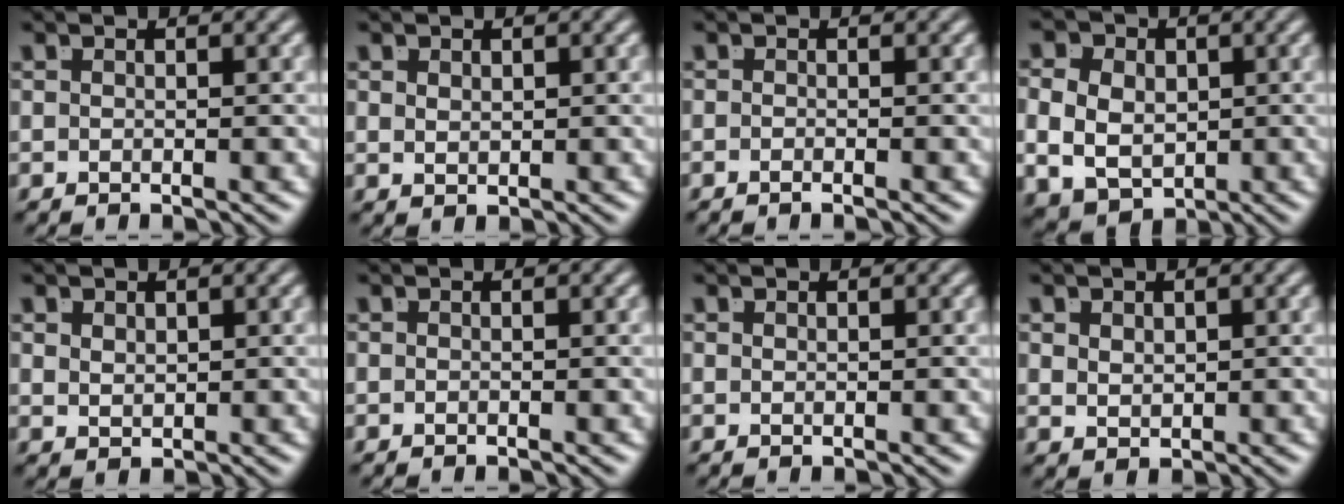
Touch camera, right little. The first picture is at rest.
{"total": 0.8, "force": [0.5, -0.3, 0.5], "torque": [-0.007, -0.011, 0.024]}
{"total": 0.9, "force": [-0.8, -0.3, 0.4], "torque": [-0.004, -0.002, -0.013]}
{"total": 8.2, "force": [-1.4, 7.0, 4.1], "torque": [-0.094, -0.042, -0.010]}
{"total": 1.0, "force": [0.8, 0.0, 0.7], "torque": [-0.011, -0.013, 0.031]}
{"total": 0.0}
{"total": 0.9, "force": [0.3, -0.9, 0.1], "torque": [0.005, -0.002, 0.010]}
{"total": 1.4, "force": [0.7, 0.7, 1.0], "torque": [-0.021, -0.017, 0.030]}